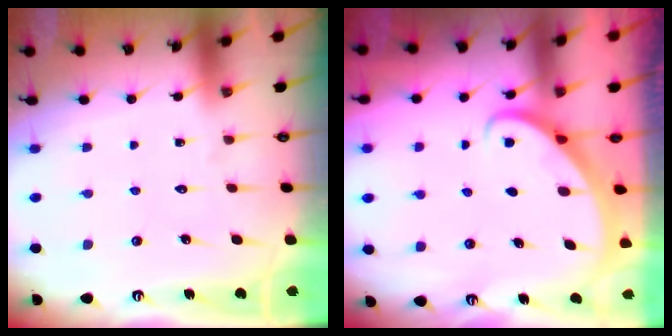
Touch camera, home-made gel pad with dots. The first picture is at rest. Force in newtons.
{"total": 2.7, "press": 2.7, "slide": 0.2}